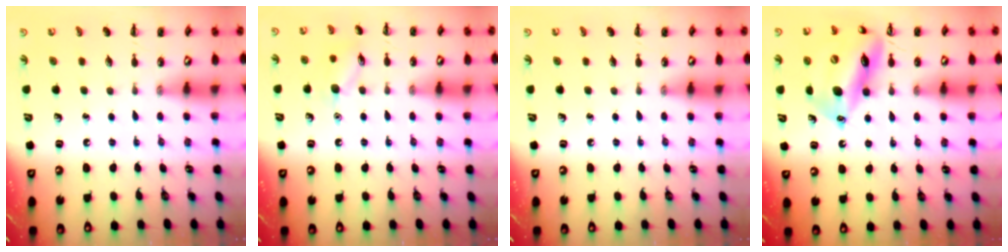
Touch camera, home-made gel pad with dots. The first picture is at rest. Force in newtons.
{"total": 8.4, "press": 8.4, "slide": 0.8}
{"total": 0.0}
{"total": 17.2, "press": 17.1, "slide": 1.7}